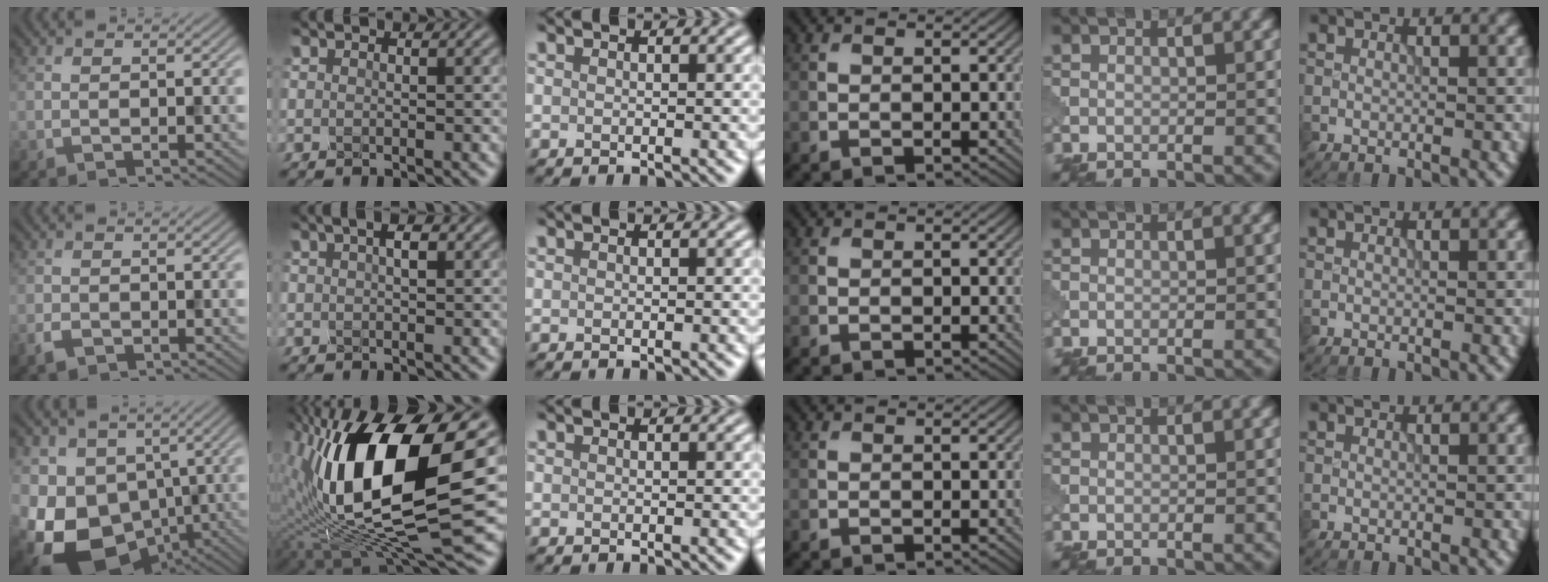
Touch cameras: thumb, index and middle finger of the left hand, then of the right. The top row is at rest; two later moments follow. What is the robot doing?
{"motion": "squeeze", "object": "foam earplug"}